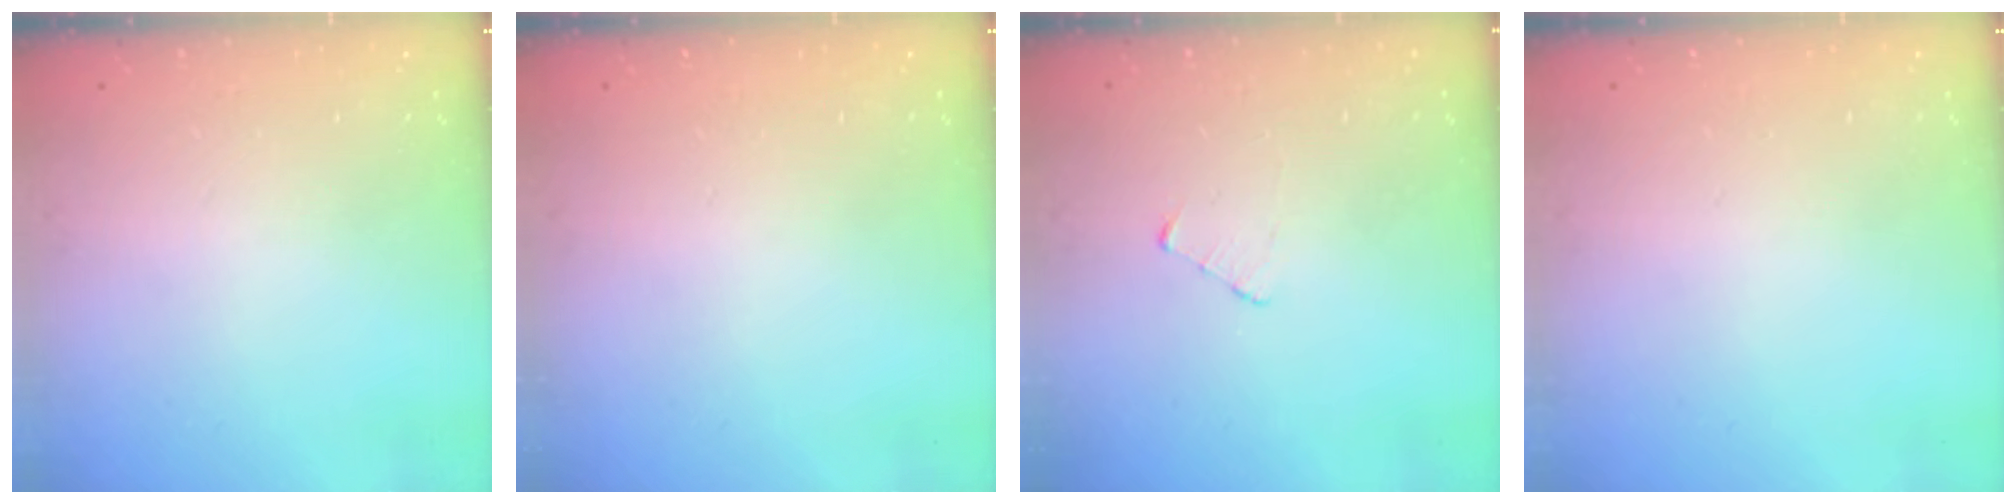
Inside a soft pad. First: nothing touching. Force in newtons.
{"total": 0.0}
{"total": 2.5, "press": 2.5, "slide": 0.3}
{"total": 0.0}